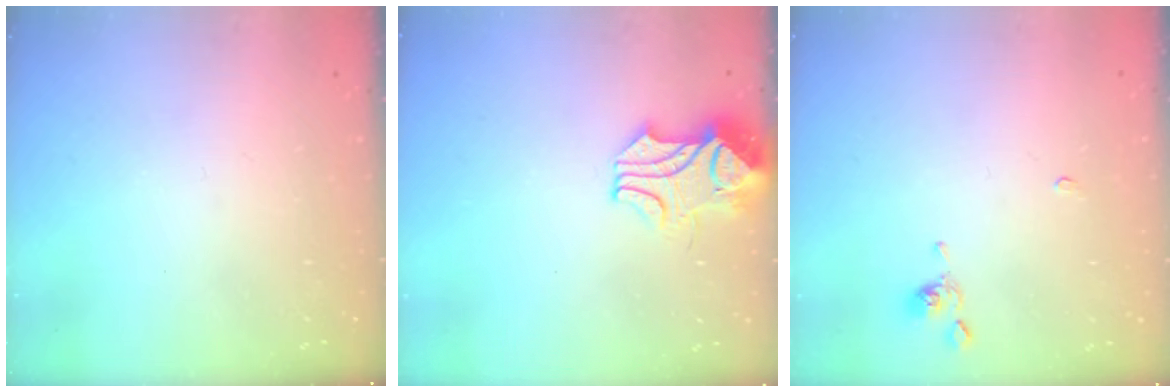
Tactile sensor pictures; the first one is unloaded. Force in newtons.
{"total": 2.2, "press": 2.1, "slide": 0.8}
{"total": 0.6, "press": 0.4, "slide": 0.4}